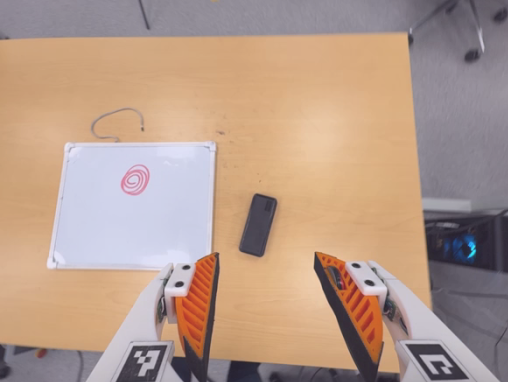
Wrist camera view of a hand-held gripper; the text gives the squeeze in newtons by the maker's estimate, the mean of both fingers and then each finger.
{"total": 0.0}